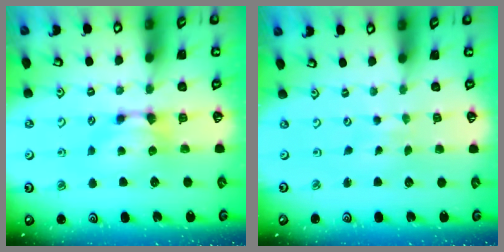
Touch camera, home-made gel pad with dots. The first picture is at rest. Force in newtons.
{"total": 4.0, "press": 4.0, "slide": 0.1}